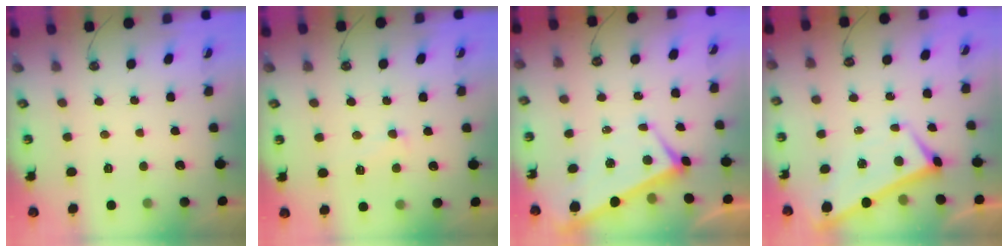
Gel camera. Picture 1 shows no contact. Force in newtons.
{"total": 1.6, "press": 1.4, "slide": 0.8}
{"total": 3.1, "press": 3.0, "slide": 0.8}
{"total": 1.9, "press": 1.9, "slide": 0.2}